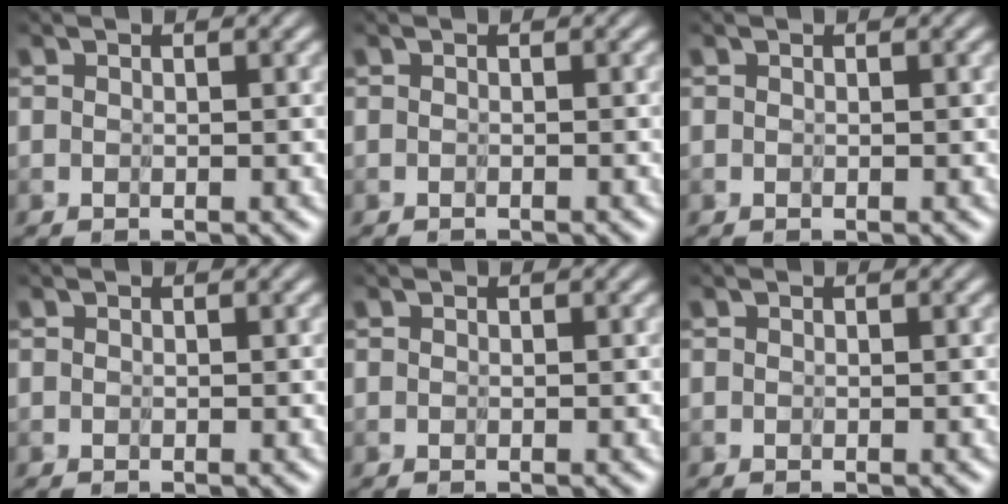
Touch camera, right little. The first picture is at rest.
{"total": 0.5, "force": [-0.5, 0.0, -0.2], "torque": [0.010, 0.002, -0.008]}
{"total": 0.0}
{"total": 0.0}
{"total": 0.0}
{"total": 0.0}